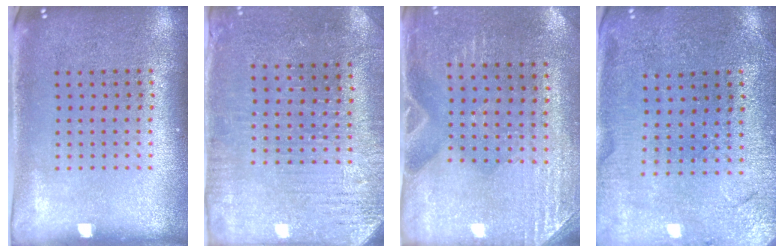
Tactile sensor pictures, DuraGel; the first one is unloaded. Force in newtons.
{"total": 2.9, "press": 2.8, "slide": 0.7}
{"total": 2.8, "press": 2.6, "slide": 1.0}
{"total": 0.5, "press": 0.5, "slide": 0.2}